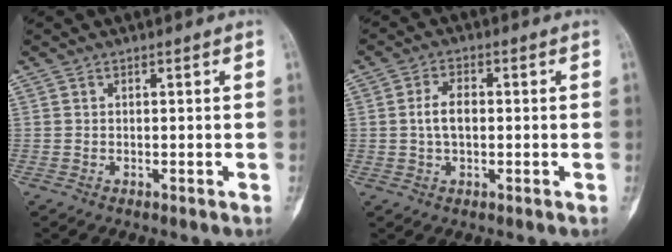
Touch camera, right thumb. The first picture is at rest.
{"total": 4.4, "force": [0.0, 2.5, 3.6], "torque": [-0.067, 0.010, -0.003]}